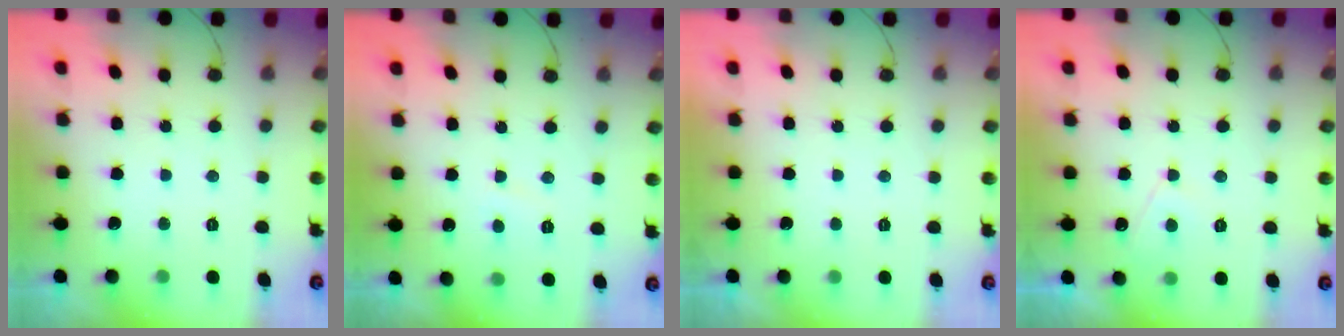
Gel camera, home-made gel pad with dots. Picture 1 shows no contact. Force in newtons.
{"total": 2.8, "press": 2.8, "slide": 0.3}
{"total": 2.3, "press": 2.3, "slide": 0.3}
{"total": 2.4, "press": 2.4, "slide": 0.5}